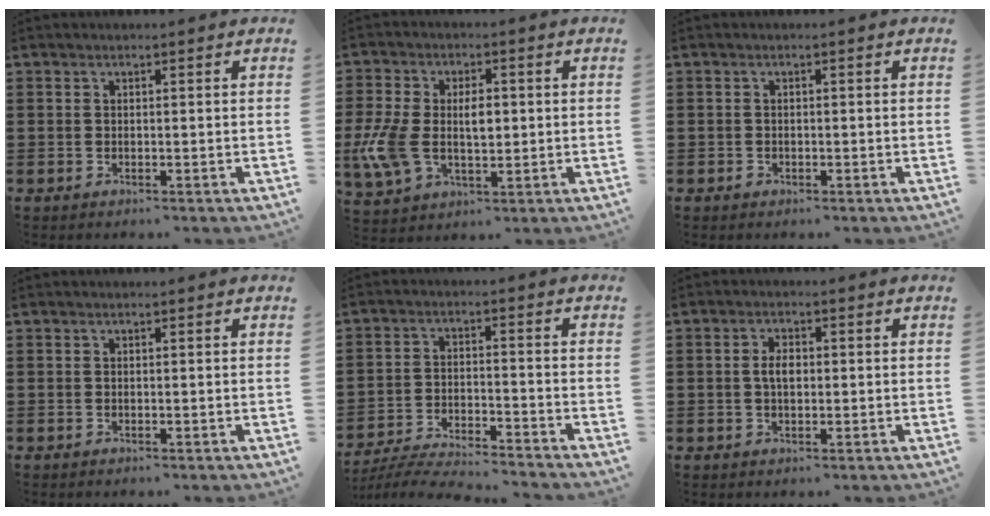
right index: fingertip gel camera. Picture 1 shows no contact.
{"total": 8.3, "force": [-0.2, 5.2, 6.5], "torque": [-0.158, 0.004, -0.007]}
{"total": 0.7, "force": [-0.4, 0.5, 0.1], "torque": [-0.003, 0.003, -0.010]}
{"total": 0.0}
{"total": 5.5, "force": [-5.4, 0.0, 1.2], "torque": [-0.031, -0.003, -0.110]}
{"total": 2.8, "force": [0.0, 1.4, 2.4], "torque": [-0.047, 0.006, -0.001]}